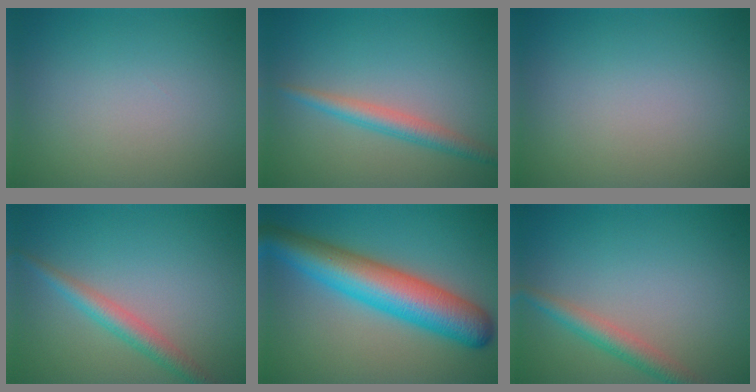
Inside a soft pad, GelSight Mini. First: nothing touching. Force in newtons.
{"total": 2.6, "press": 2.6, "slide": 0.0}
{"total": 0.0}
{"total": 2.7, "press": 2.7, "slide": 0.0}
{"total": 9.2, "press": 9.2, "slide": 0.1}
{"total": 2.9, "press": 2.9, "slide": 0.1}